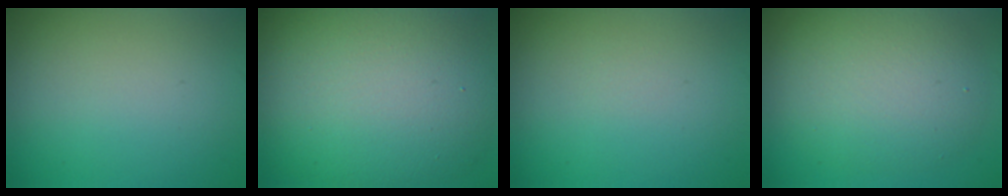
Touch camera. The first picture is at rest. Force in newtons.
{"total": 13.6, "press": 13.6, "slide": 0.6}
{"total": 0.0}
{"total": 6.2, "press": 6.2, "slide": 0.6}